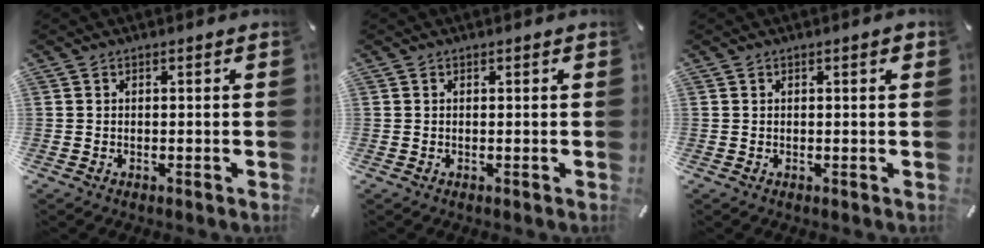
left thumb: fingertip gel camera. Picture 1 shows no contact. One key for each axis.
{"total": 0.0}
{"total": 0.9, "fx": 0.3, "fy": 0.2, "fz": 0.8, "tx": -0.017, "ty": 0.004, "tz": 0.004}